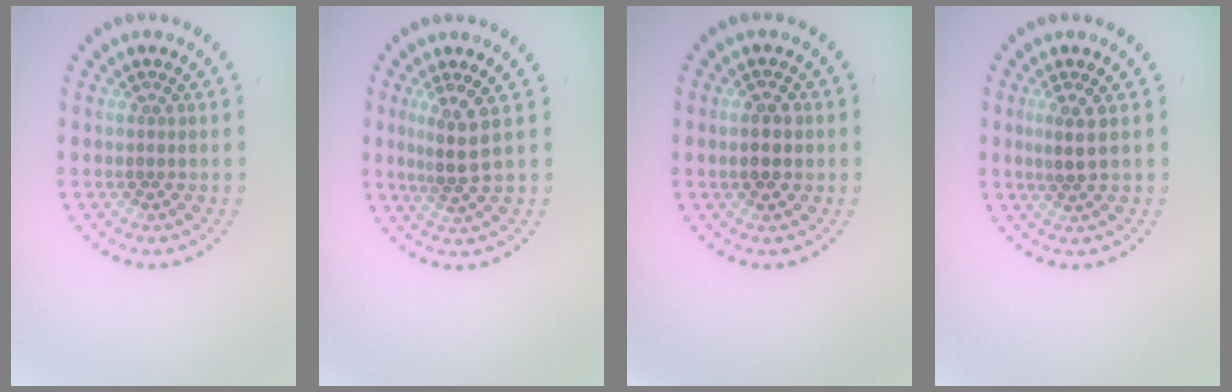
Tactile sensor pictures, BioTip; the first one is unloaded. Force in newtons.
{"total": 2.8, "press": 1.9, "slide": 2.0}
{"total": 2.7, "press": 2.7, "slide": 0.2}
{"total": 1.8, "press": 1.6, "slide": 0.9}